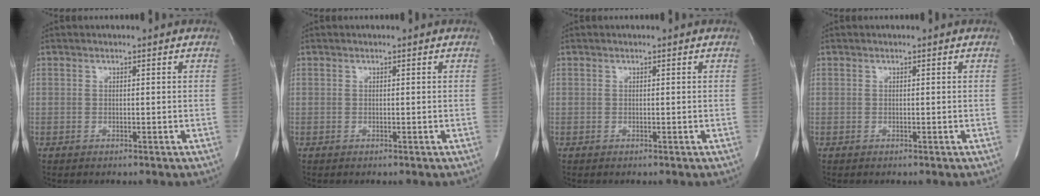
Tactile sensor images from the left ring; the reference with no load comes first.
{"total": 0.0}
{"total": 0.0}
{"total": 0.0}